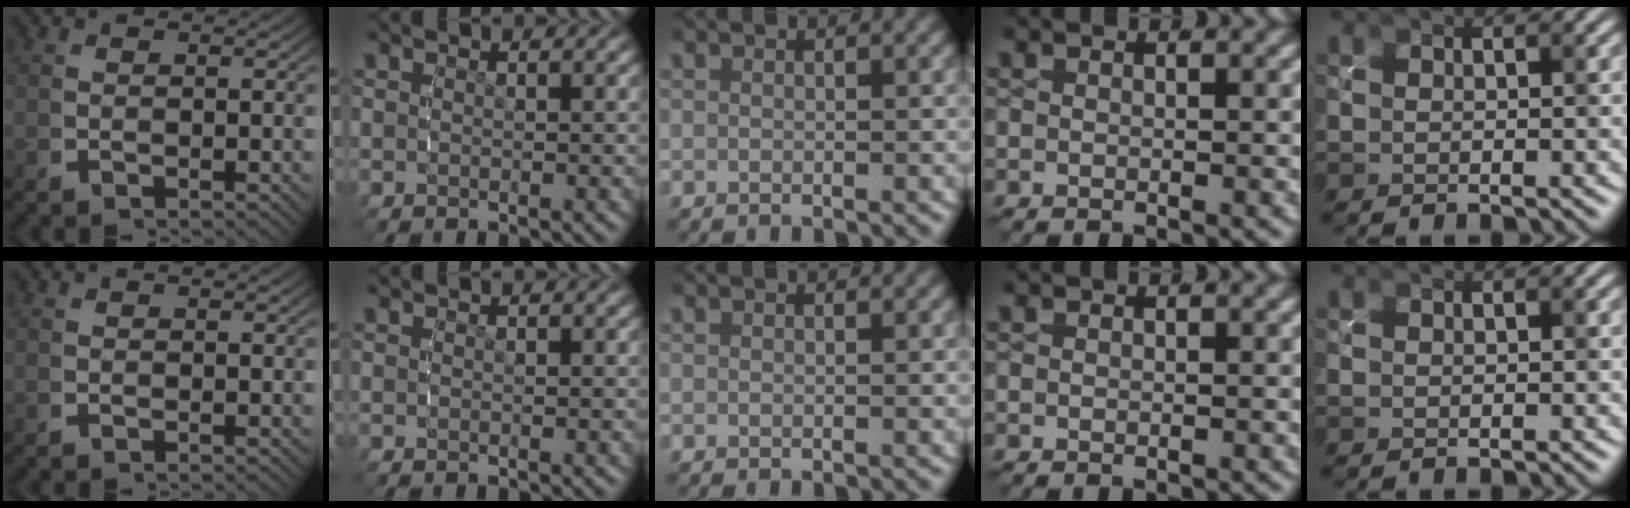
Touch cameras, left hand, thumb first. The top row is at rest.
{}